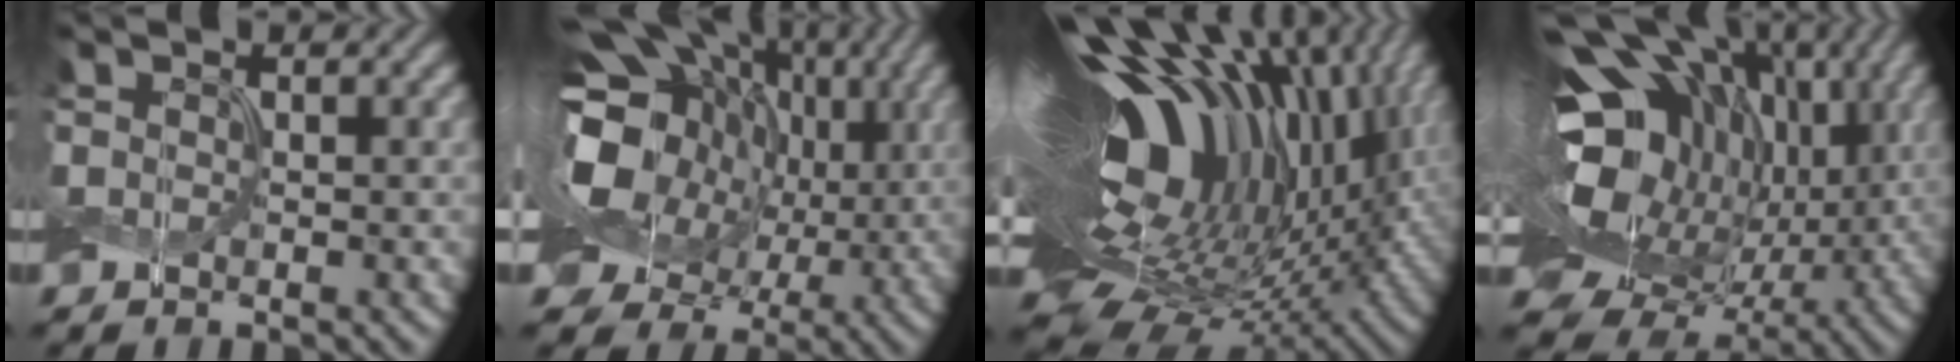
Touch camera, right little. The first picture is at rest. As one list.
[{"total": 16.7, "force": [1.4, 13.2, 10.1], "torque": [-0.195, 0.004, 0.010]}, {"total": 20.9, "force": [3.7, 10.6, 17.6], "torque": [-0.293, 0.019, 0.057]}, {"total": 19.9, "force": [2.6, 14.1, 13.8], "torque": [-0.253, 0.005, 0.058]}]